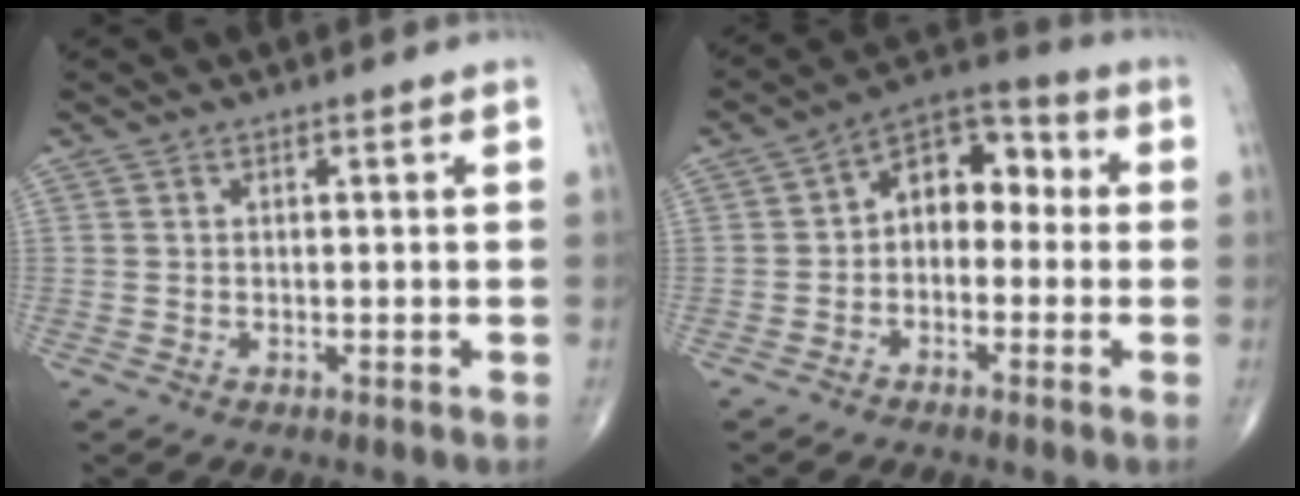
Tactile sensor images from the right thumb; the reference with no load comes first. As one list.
[{"total": 9.4, "force": [-0.3, 6.4, 6.9], "torque": [-0.069, 0.040, -0.027]}]